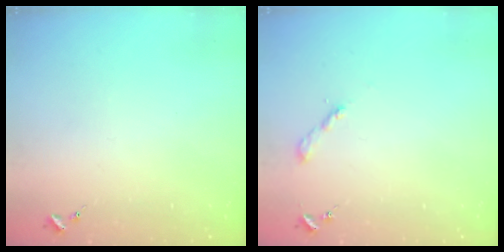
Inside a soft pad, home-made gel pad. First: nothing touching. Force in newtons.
{"total": 2.0, "press": 2.0, "slide": 0.2}